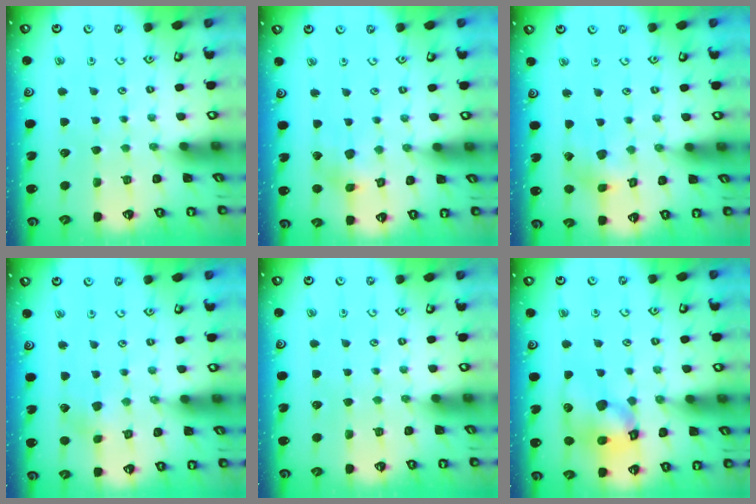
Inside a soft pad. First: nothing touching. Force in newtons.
{"total": 6.4, "press": 6.4, "slide": 0.7}
{"total": 5.2, "press": 5.1, "slide": 0.6}
{"total": 2.8, "press": 2.7, "slide": 0.4}
{"total": 0.0}
{"total": 13.0, "press": 12.8, "slide": 2.0}